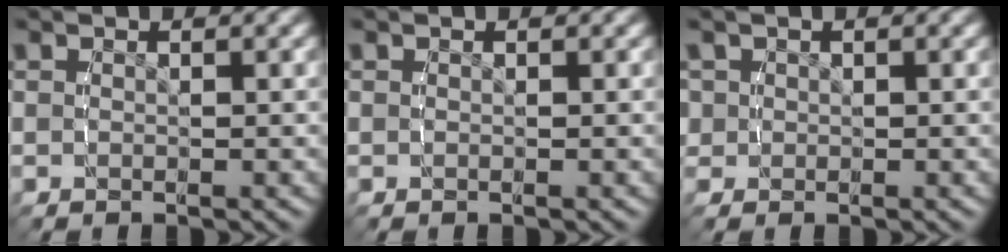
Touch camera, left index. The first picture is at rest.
{"total": 0.0}
{"total": 2.1, "force": [0.4, 2.0, 0.4], "torque": [-0.023, -0.002, 0.004]}